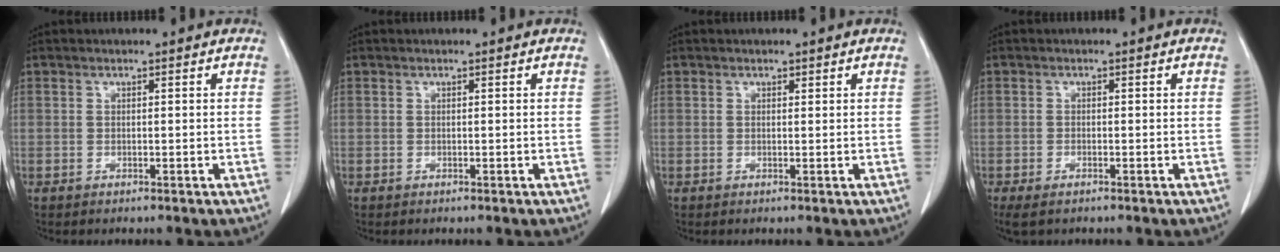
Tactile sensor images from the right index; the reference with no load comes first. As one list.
[{"total": 0.0}, {"total": 0.6, "force": [0.3, 0.4, 0.2], "torque": [-0.005, 0.005, 0.006]}, {"total": 3.9, "force": [-2.3, 1.8, 2.6], "torque": [-0.057, -0.009, -0.037]}]